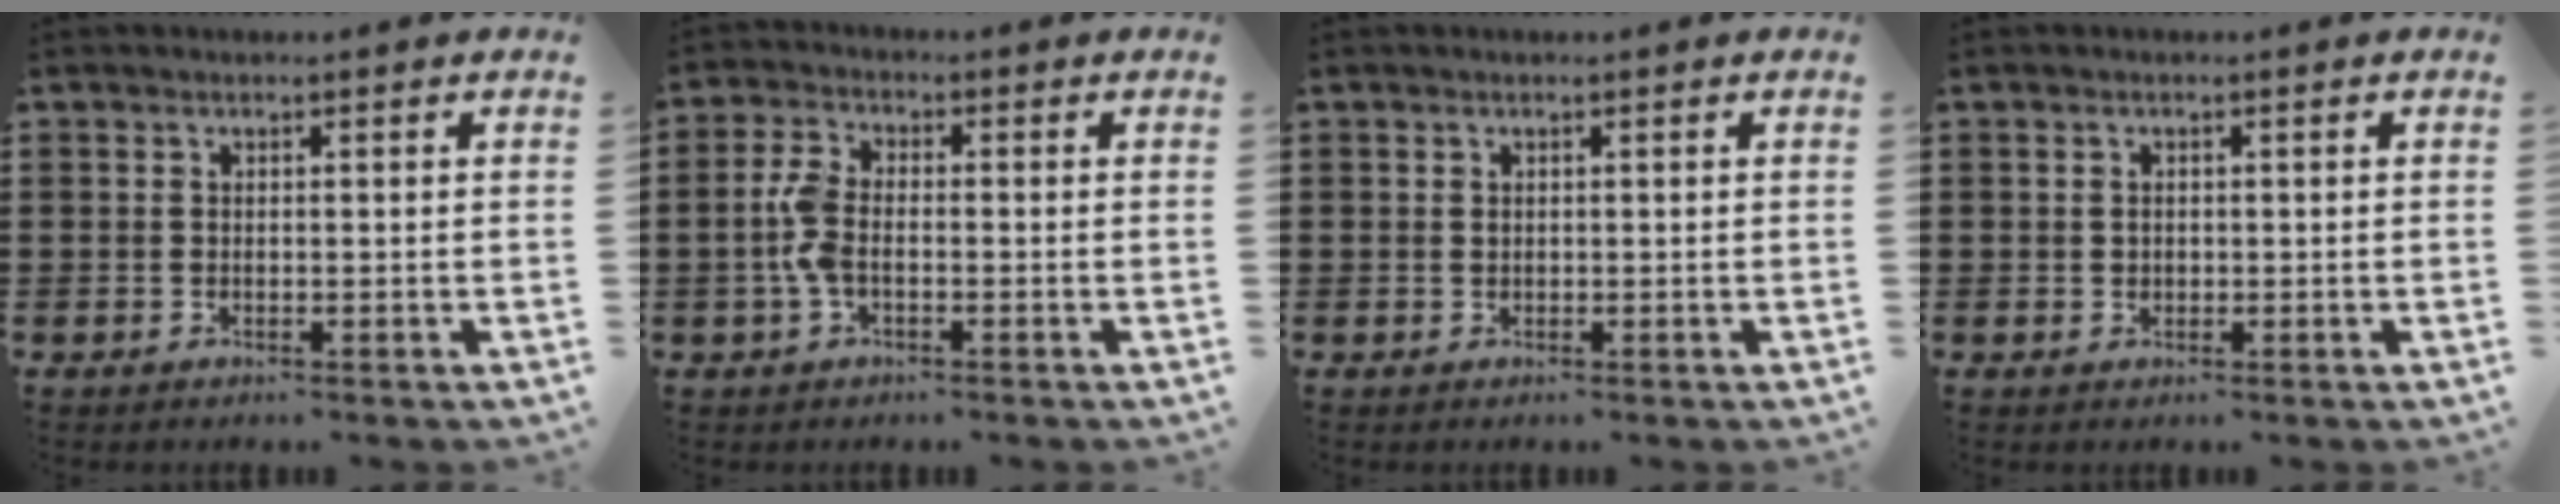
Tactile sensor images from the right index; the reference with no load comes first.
{"total": 4.9, "force": [-0.9, 2.5, 4.2], "torque": [-0.111, -0.006, -0.025]}
{"total": 0.5, "force": [0.3, 0.4, 0.1], "torque": [-0.003, 0.005, 0.005]}
{"total": 0.8, "force": [0.2, 0.6, 0.4], "torque": [-0.011, 0.004, 0.004]}